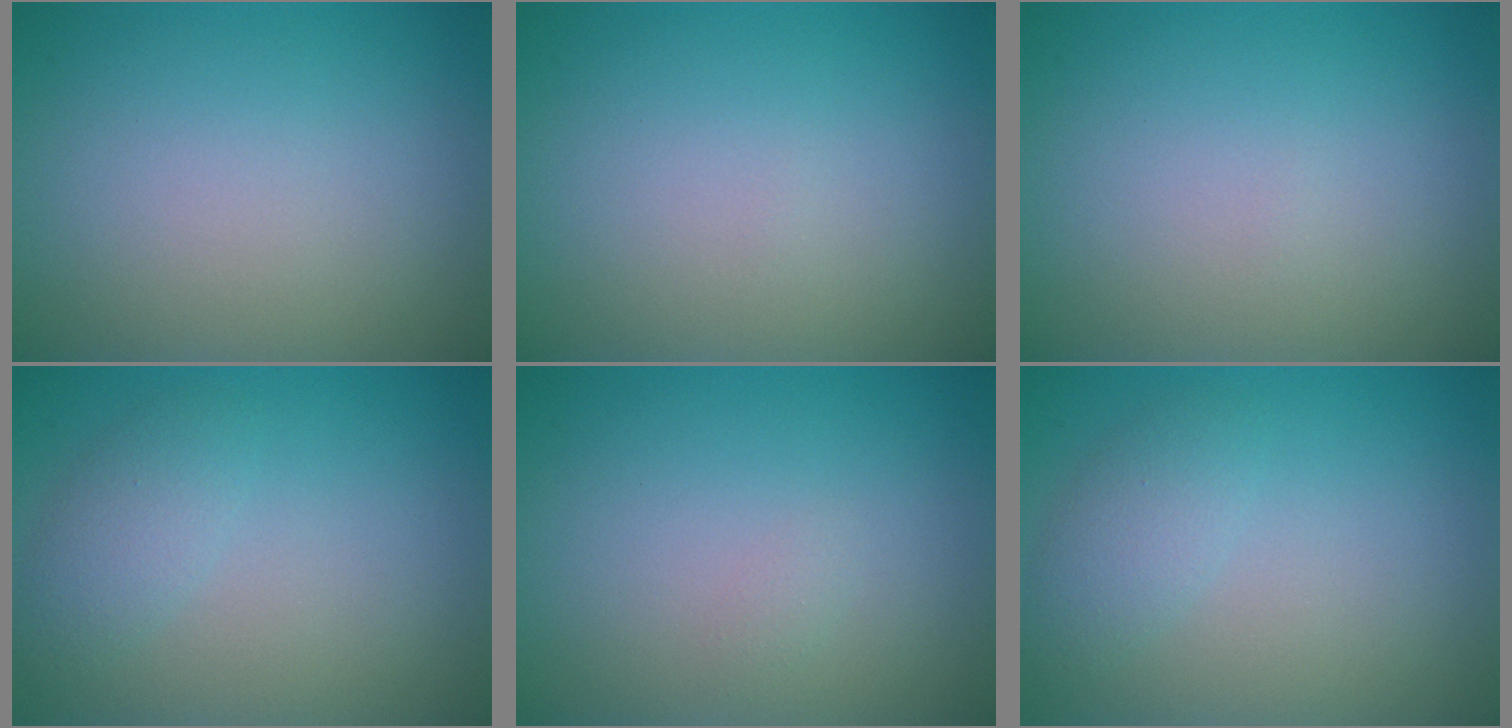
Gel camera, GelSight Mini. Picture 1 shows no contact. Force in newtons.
{"total": 0.0}
{"total": 0.0}
{"total": 2.1, "press": 2.1, "slide": 0.0}
{"total": 0.5, "press": 0.5, "slide": 0.0}
{"total": 2.1, "press": 2.1, "slide": 0.0}